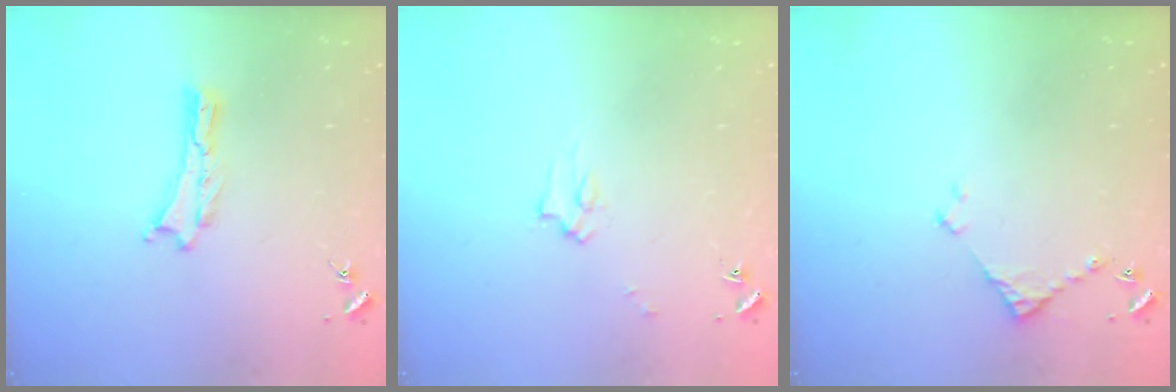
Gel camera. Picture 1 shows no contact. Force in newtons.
{"total": 2.2, "press": 2.2, "slide": 0.2}
{"total": 3.7, "press": 3.6, "slide": 0.3}